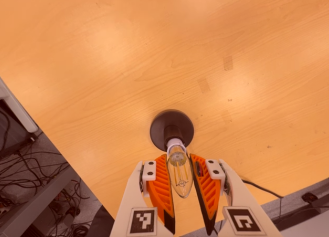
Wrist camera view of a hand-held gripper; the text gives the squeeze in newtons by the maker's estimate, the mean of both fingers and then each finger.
{"total": 10.9, "left": 10.6, "right": 11.2}